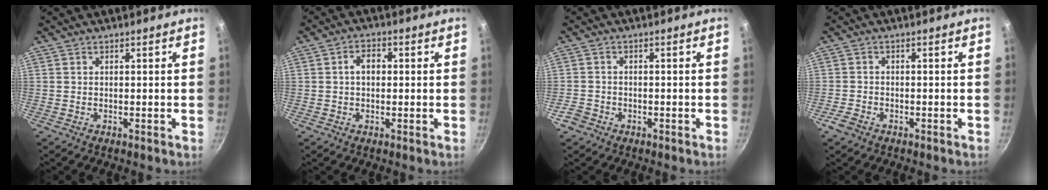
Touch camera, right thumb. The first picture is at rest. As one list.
[{"total": 4.0, "force": [0.4, 2.8, 2.9], "torque": [-0.034, 0.013, 0.000]}, {"total": 2.9, "force": [-1.7, 2.2, 0.9], "torque": [-0.016, 0.020, -0.029]}, {"total": 2.7, "force": [-1.8, 1.6, 1.2], "torque": [-0.029, 0.014, -0.034]}]